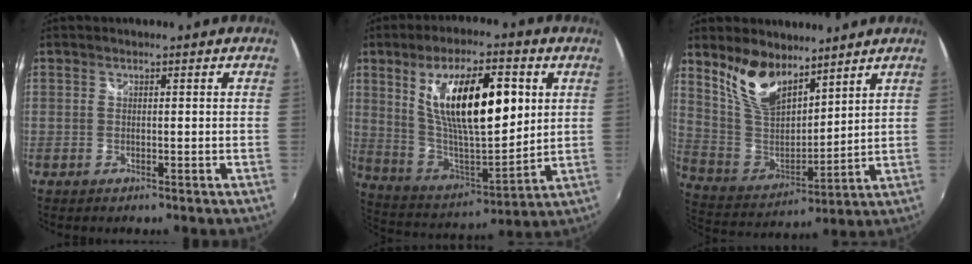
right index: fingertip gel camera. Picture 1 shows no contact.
{"total": 21.0, "force": [6.4, 7.7, 18.5], "torque": [-0.315, -0.001, 0.121]}
{"total": 13.5, "force": [9.4, 6.3, 7.4], "torque": [-0.150, 0.004, 0.193]}